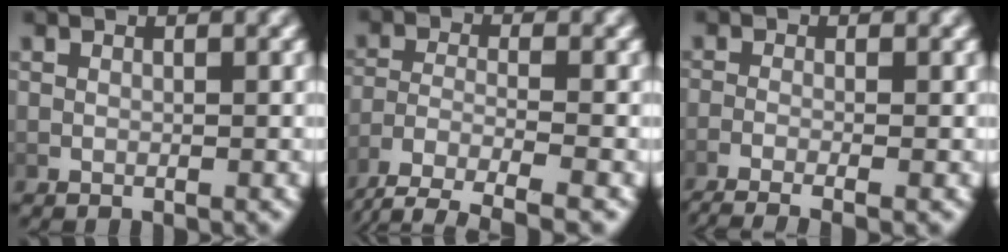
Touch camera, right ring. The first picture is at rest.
{"total": 4.7, "force": [-2.8, 2.1, 3.2], "torque": [-0.065, -0.018, -0.035]}
{"total": 5.2, "force": [-4.2, 1.3, 2.9], "torque": [-0.053, -0.018, -0.059]}